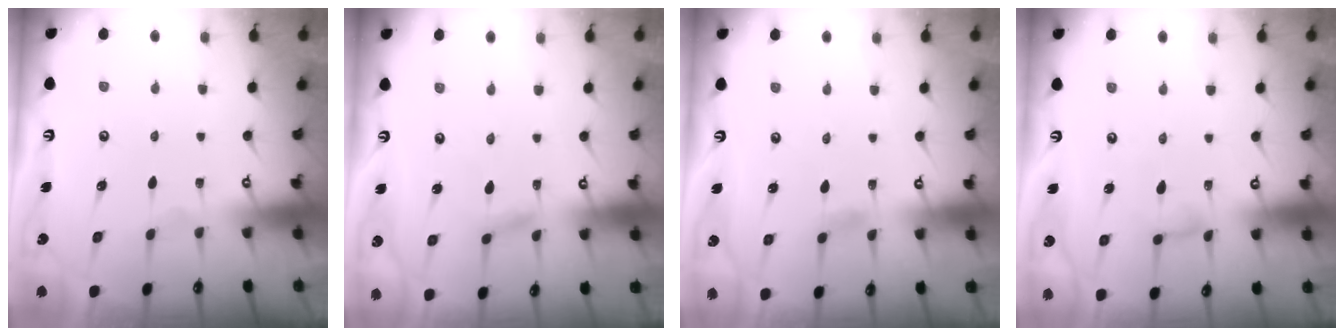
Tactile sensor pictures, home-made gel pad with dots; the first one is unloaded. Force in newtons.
{"total": 1.6, "press": 1.5, "slide": 0.1}
{"total": 2.3, "press": 2.3, "slide": 0.3}
{"total": 3.8, "press": 3.8, "slide": 0.1}